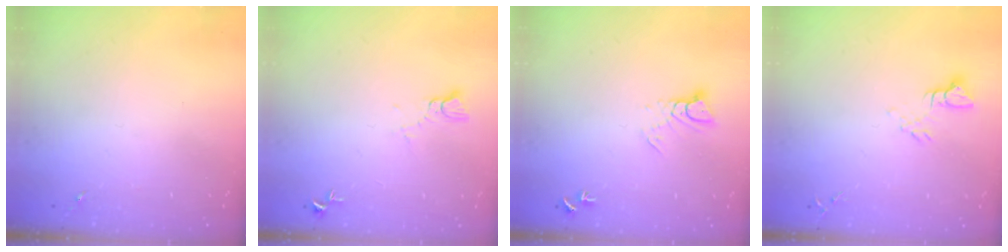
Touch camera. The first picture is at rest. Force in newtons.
{"total": 3.3, "press": 3.3, "slide": 0.3}
{"total": 4.9, "press": 4.8, "slide": 0.3}
{"total": 5.1, "press": 5.1, "slide": 0.4}